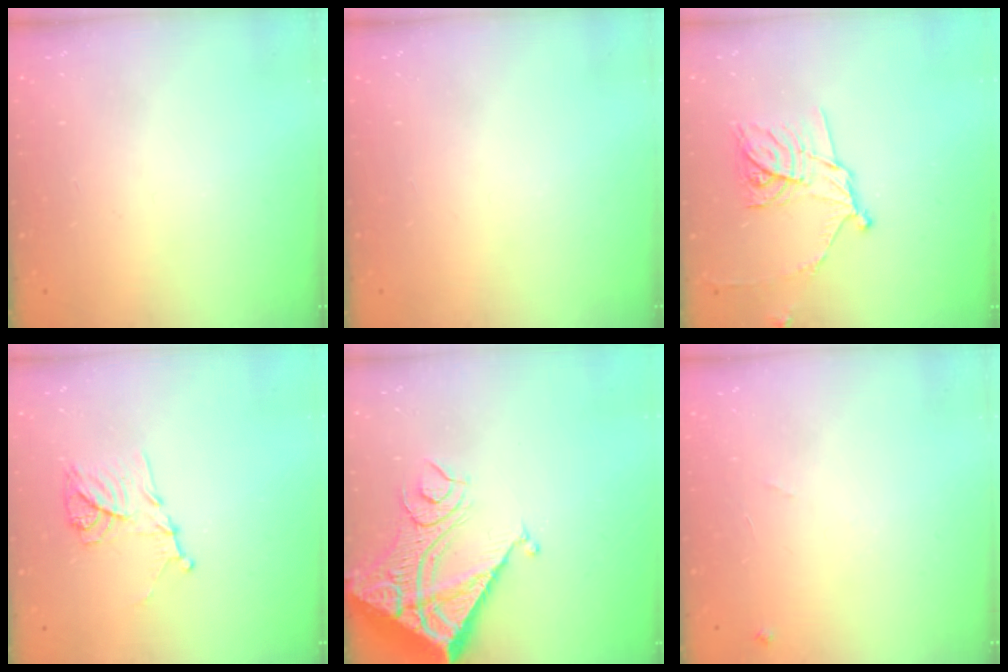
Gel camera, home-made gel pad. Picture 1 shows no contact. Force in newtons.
{"total": 0.0}
{"total": 13.5, "press": 13.5, "slide": 0.1}
{"total": 11.4, "press": 11.4, "slide": 0.3}
{"total": 16.7, "press": 16.6, "slide": 2.1}
{"total": 6.2, "press": 6.2, "slide": 0.8}